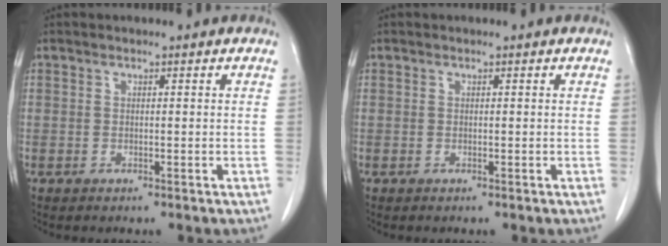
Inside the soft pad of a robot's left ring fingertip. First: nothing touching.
{"total": 0.0}